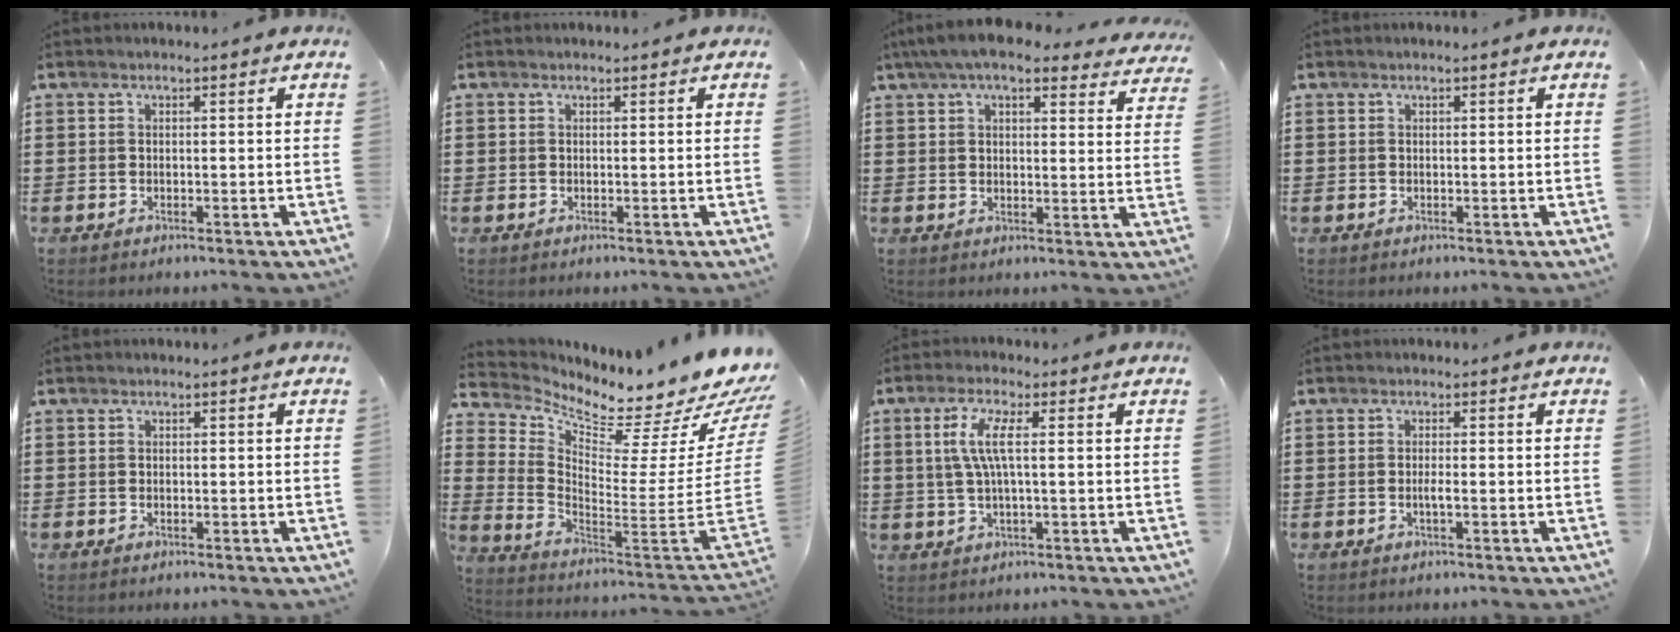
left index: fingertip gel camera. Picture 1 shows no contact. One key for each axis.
{"total": 0.7, "fx": 0.2, "fy": 0.7, "fz": 0.0, "tx": -0.002, "ty": 0.007, "tz": 0.003}
{"total": 7.3, "fx": 6.1, "fy": 1.3, "fz": 3.8, "tx": -0.091, "ty": -0.012, "tz": 0.112}
{"total": 0.0}
{"total": 0.0}
{"total": 5.3, "fx": 4.9, "fy": 0.6, "fz": 1.9, "tx": -0.048, "ty": -0.078, "tz": 0.073}
{"total": 5.6, "fx": 0.9, "fy": 0.8, "fz": 5.5, "tx": -0.120, "ty": -0.006, "tz": 0.008}
{"total": 1.2, "fx": -0.3, "fy": 0.1, "fz": 1.2, "tx": -0.021, "ty": -0.001, "tz": -0.005}